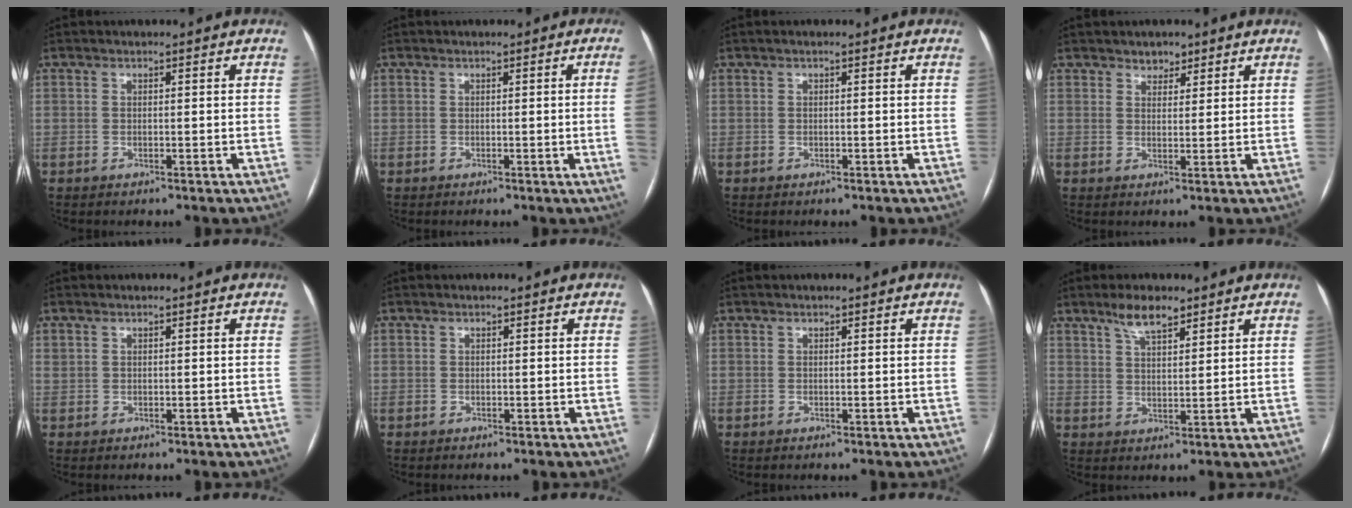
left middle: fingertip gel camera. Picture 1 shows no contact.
{"total": 2.8, "force": [-0.2, -1.1, 2.6], "torque": [-0.035, -0.002, -0.002]}
{"total": 0.0}
{"total": 2.3, "force": [1.8, 1.3, 0.5], "torque": [-0.006, -0.002, 0.026]}
{"total": 0.7, "force": [0.4, 0.6, 0.1], "torque": [0.003, 0.007, 0.007]}
{"total": 0.0}
{"total": 0.0}
{"total": 5.0, "force": [3.8, 1.3, 3.0], "torque": [-0.064, 0.004, 0.069]}